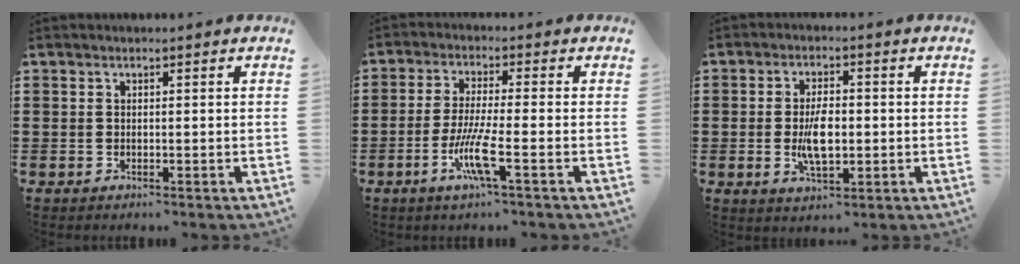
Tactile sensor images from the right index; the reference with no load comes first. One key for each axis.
{"total": 7.3, "fx": -2.8, "fy": 0.6, "fz": 6.7, "tx": -0.146, "ty": -0.018, "tz": -0.058}
{"total": 6.2, "fx": -0.6, "fy": 2.9, "fz": 5.5, "tx": -0.111, "ty": -0.006, "tz": -0.016}